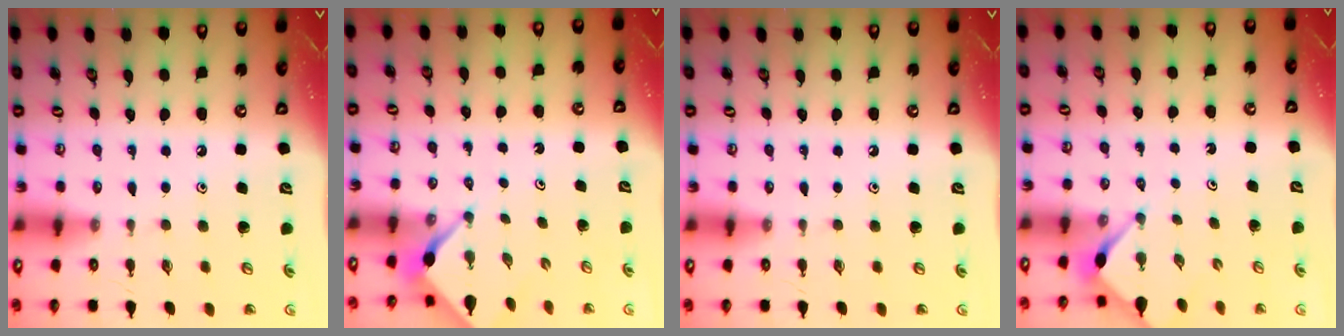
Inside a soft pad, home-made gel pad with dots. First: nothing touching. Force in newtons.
{"total": 2.5, "press": 2.5, "slide": 0.3}
{"total": 0.0}
{"total": 2.9, "press": 2.9, "slide": 0.3}